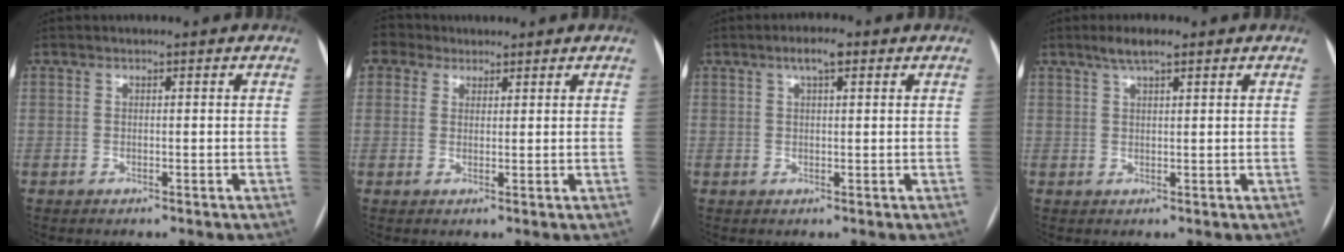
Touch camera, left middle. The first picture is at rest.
{"total": 3.7, "force": [2.9, 2.4, 0.1], "torque": [-0.005, 0.024, 0.050]}
{"total": 3.3, "force": [1.7, 0.8, 2.6], "torque": [-0.048, 0.011, 0.029]}
{"total": 3.3, "force": [2.3, 0.5, 2.3], "torque": [-0.047, 0.011, 0.043]}